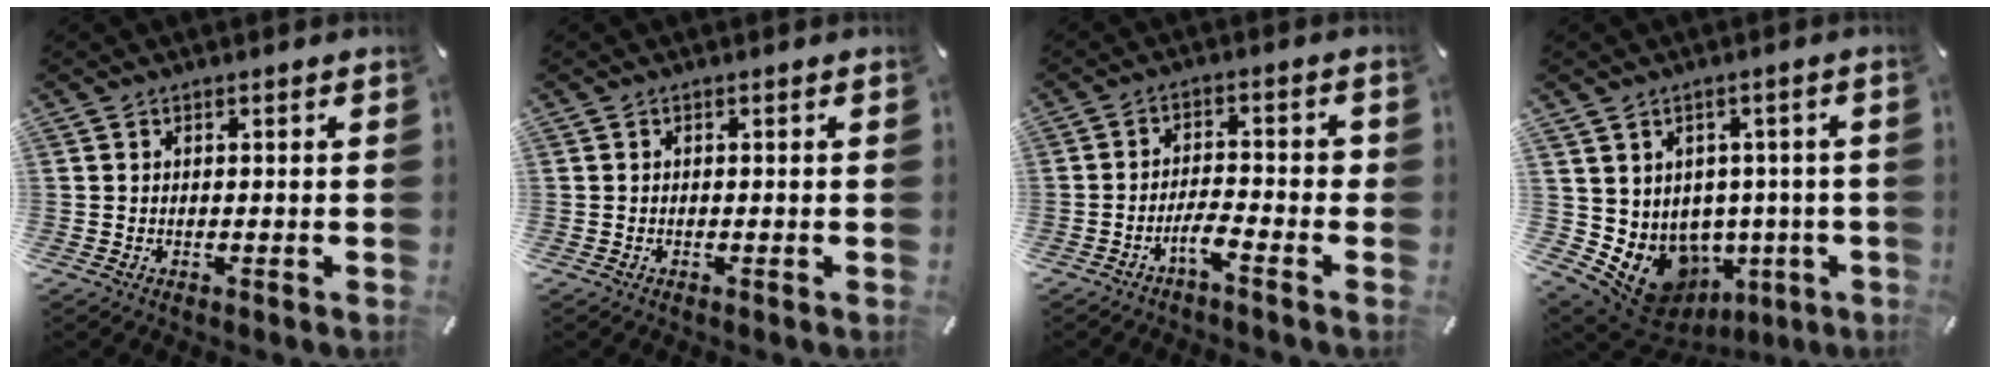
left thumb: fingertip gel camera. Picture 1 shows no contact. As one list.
[{"total": 0.0}, {"total": 5.1, "force": [-3.1, 1.4, 3.7], "torque": [-0.074, 0.010, -0.059]}, {"total": 9.3, "force": [-2.8, 7.8, 4.1], "torque": [-0.086, -0.015, -0.034]}]